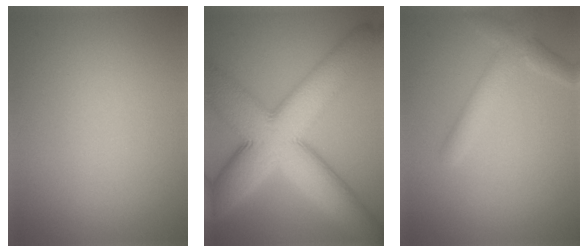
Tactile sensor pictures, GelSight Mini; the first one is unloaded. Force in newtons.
{"total": 13.8, "press": 13.8, "slide": 0.2}
{"total": 2.8, "press": 2.8, "slide": 0.1}